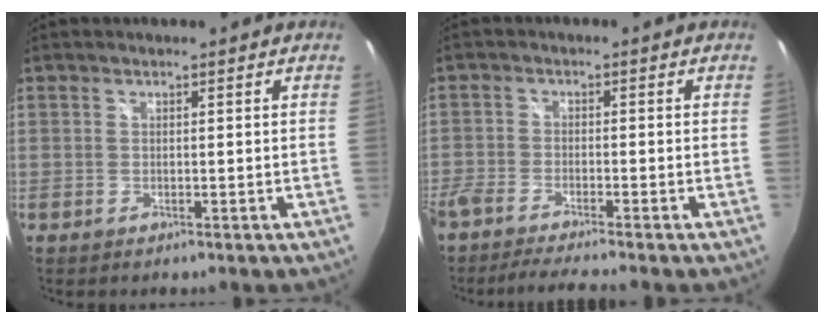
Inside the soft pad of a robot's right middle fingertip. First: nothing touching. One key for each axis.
{"total": 6.6, "fx": -5.9, "fy": -0.1, "fz": 2.9, "tx": -0.081, "ty": -0.018, "tz": -0.106}